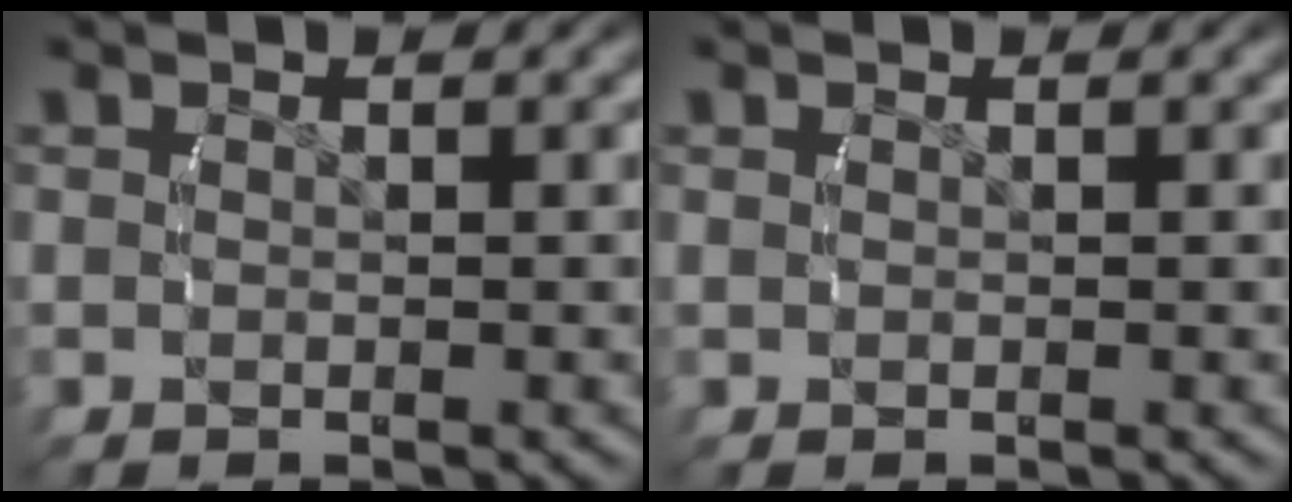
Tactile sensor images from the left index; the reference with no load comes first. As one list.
[{"total": 0.0}]